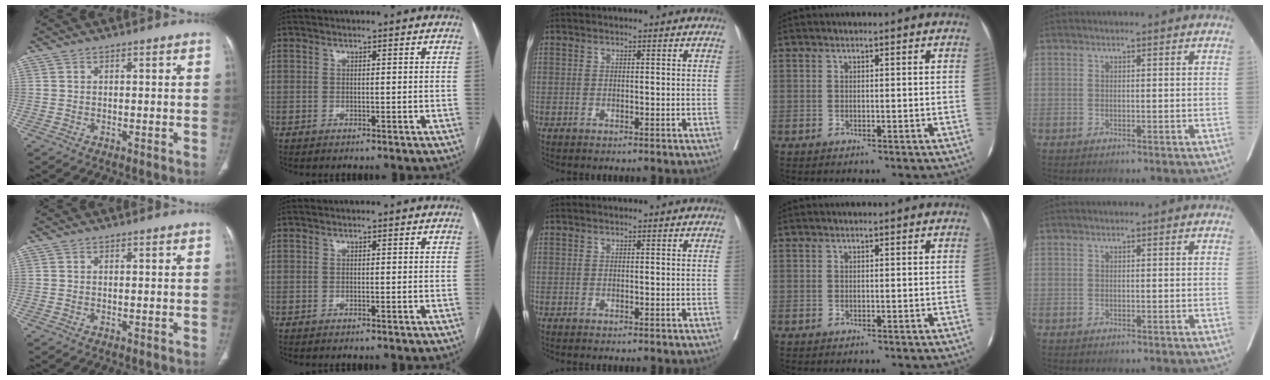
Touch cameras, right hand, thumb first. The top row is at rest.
{}